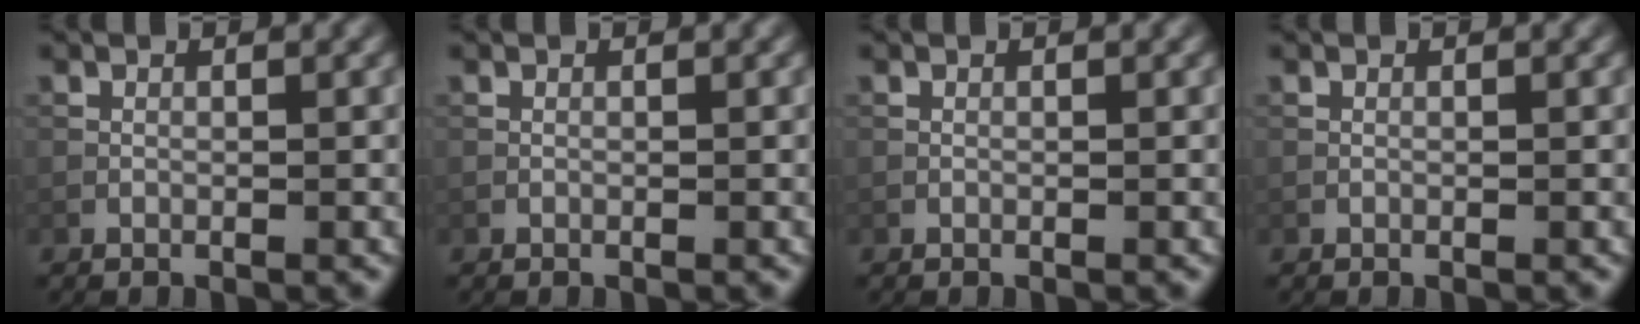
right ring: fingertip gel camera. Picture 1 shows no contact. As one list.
[{"total": 0.0}, {"total": 0.0}, {"total": 0.0}]